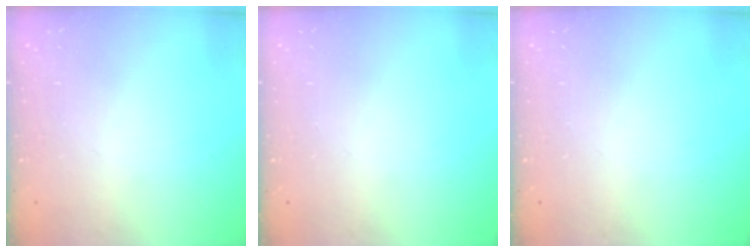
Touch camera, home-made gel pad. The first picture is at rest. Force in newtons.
{"total": 0.0}
{"total": 0.0}